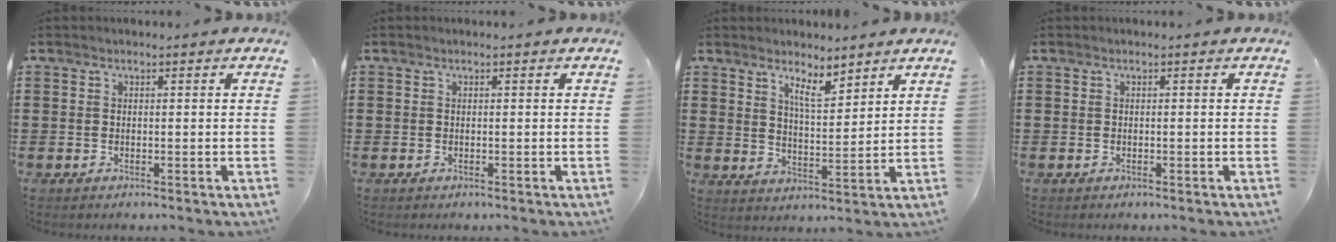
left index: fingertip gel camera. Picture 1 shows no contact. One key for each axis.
{"total": 0.0}
{"total": 5.4, "fx": 4.6, "fy": 1.3, "fz": 2.5, "tx": -0.044, "ty": -0.022, "tz": 0.078}
{"total": 0.0}